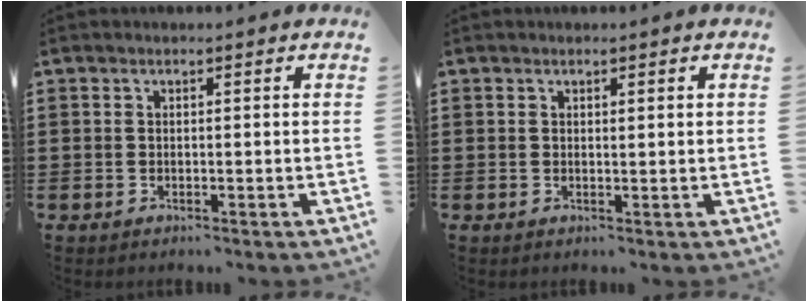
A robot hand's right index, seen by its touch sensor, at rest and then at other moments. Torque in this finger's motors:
{"motor_torque": [-0.17, 0.14, 0.06, 0.00]}